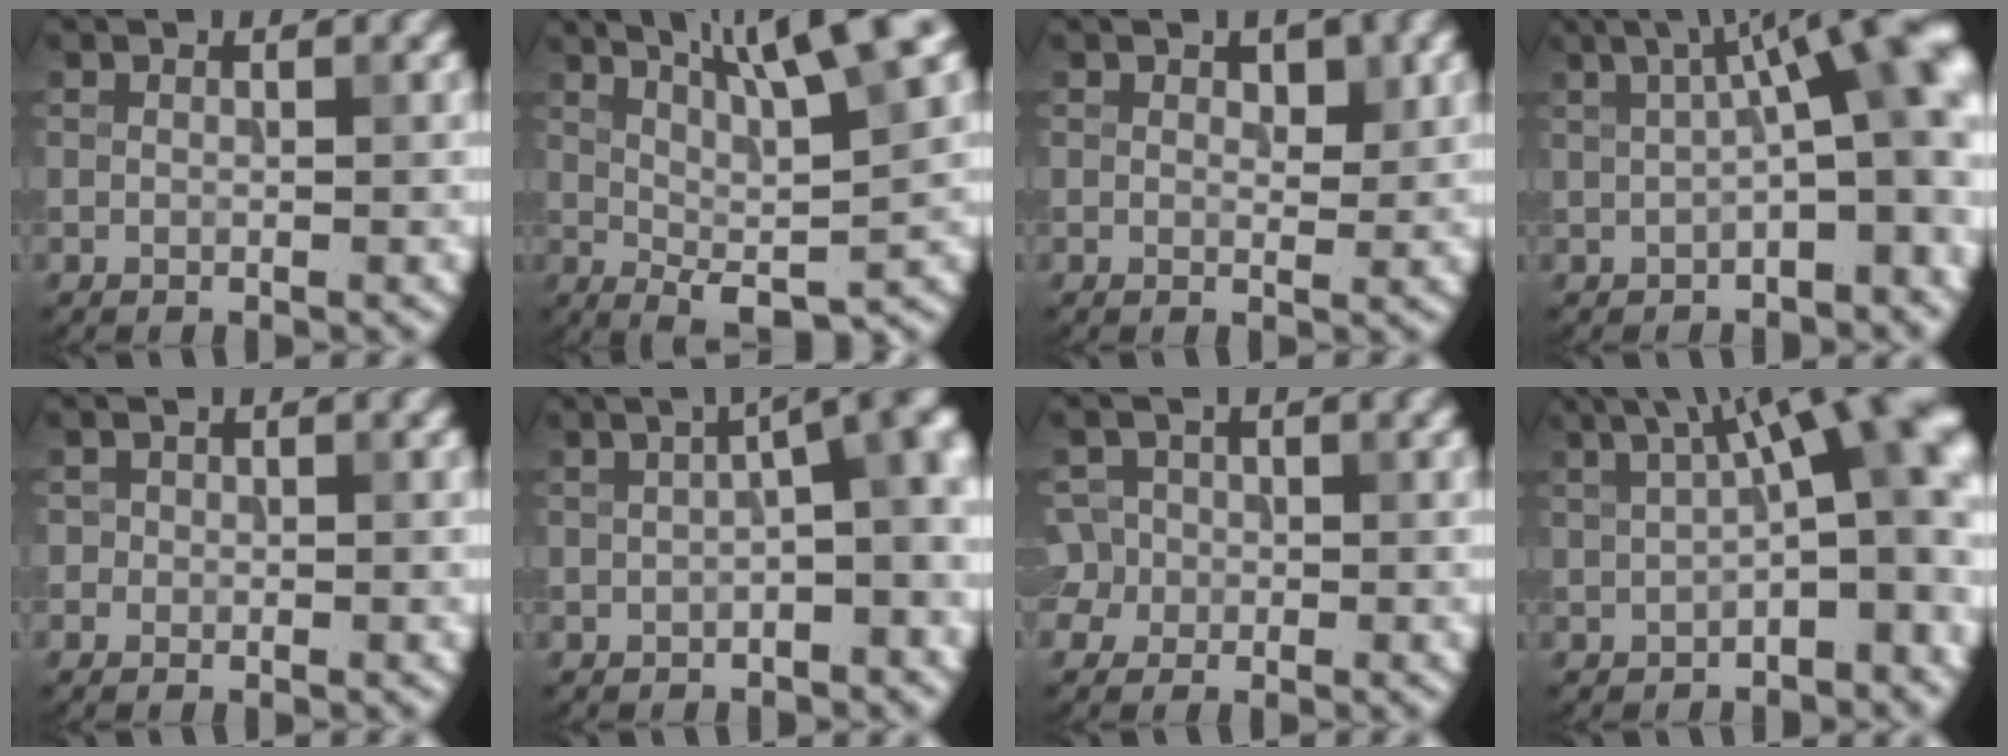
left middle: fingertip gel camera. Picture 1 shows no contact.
{"total": 9.6, "force": [4.2, 1.8, 8.5], "torque": [-0.113, 0.015, 0.068]}
{"total": 1.4, "force": [0.7, 0.8, 0.9], "torque": [-0.009, -0.002, 0.012]}
{"total": 10.9, "force": [1.6, 3.7, 10.1], "torque": [-0.121, 0.026, 0.016]}
{"total": 0.8, "force": [-0.1, 0.8, 0.1], "torque": [0.004, -0.002, -0.003]}
{"total": 6.2, "force": [0.2, 2.0, 5.8], "torque": [-0.062, 0.017, 0.000]}
{"total": 3.5, "force": [-1.1, 3.2, 0.8], "torque": [-0.002, 0.012, -0.027]}
{"total": 11.0, "force": [2.2, 3.8, 10.1], "torque": [-0.119, 0.027, 0.023]}